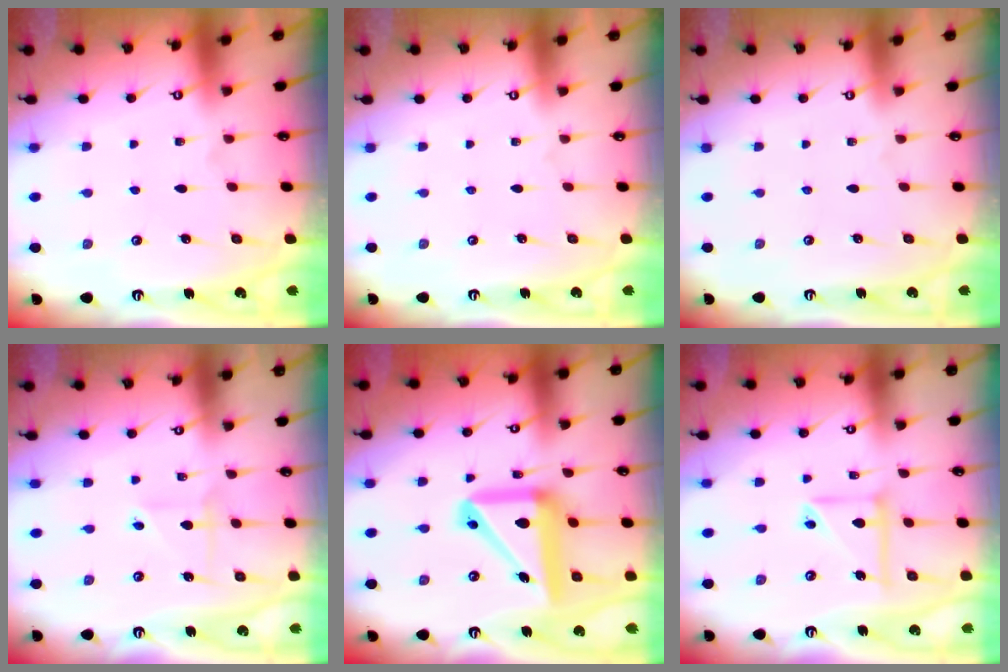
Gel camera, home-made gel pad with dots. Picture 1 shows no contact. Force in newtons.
{"total": 0.0}
{"total": 0.0}
{"total": 5.2, "press": 5.2, "slide": 0.6}
{"total": 17.2, "press": 17.0, "slide": 2.7}
{"total": 9.8, "press": 9.7, "slide": 1.3}